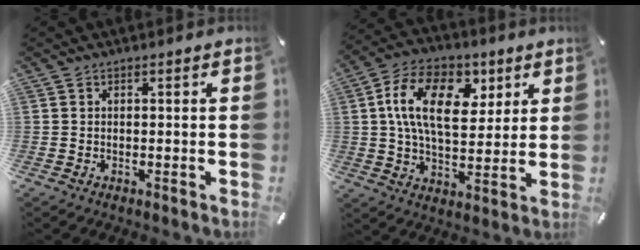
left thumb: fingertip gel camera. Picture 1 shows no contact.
{"total": 16.8, "force": [5.2, 10.4, 12.1], "torque": [-0.214, 0.003, 0.092]}